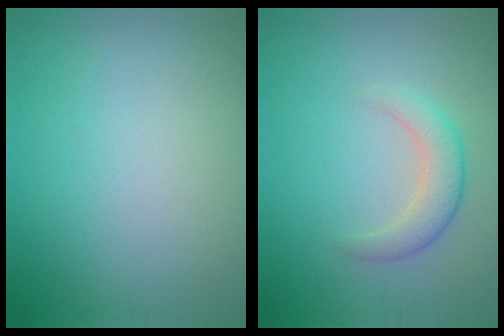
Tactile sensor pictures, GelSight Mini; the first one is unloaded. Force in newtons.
{"total": 2.8, "press": 2.8, "slide": 0.2}